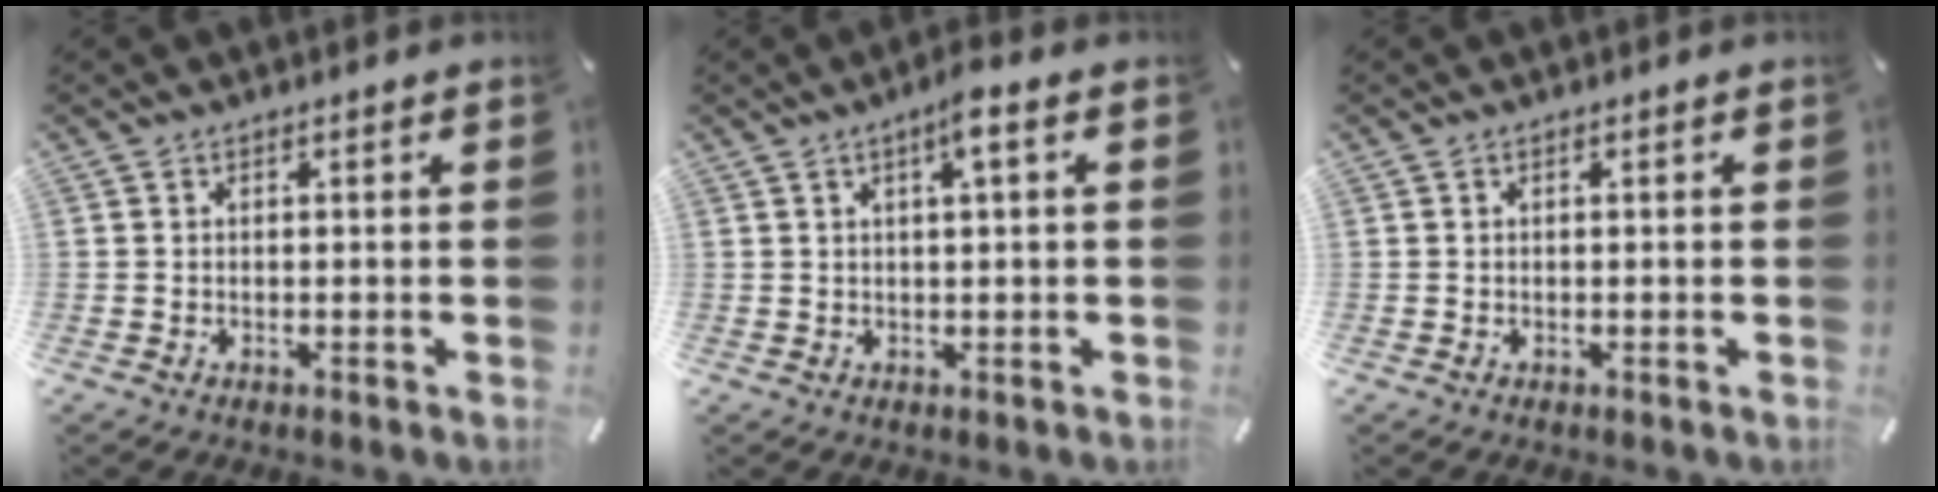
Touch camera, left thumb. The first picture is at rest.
{"total": 3.9, "force": [1.9, 0.5, 3.3], "torque": [-0.060, -0.001, 0.030]}
{"total": 0.0}